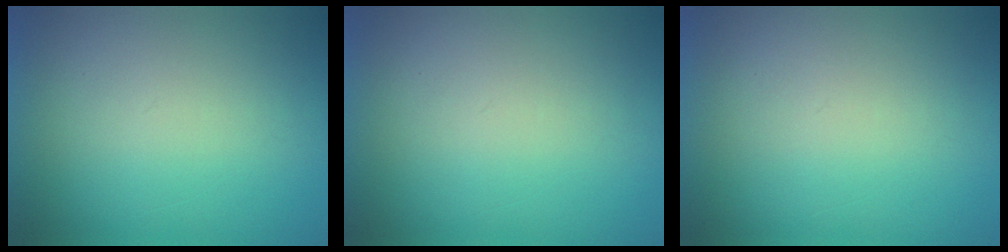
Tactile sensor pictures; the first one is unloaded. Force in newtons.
{"total": 1.2}
{"total": 1.2}